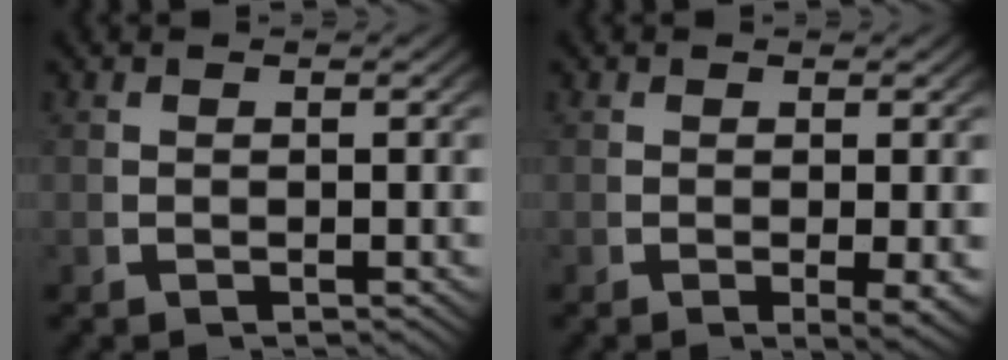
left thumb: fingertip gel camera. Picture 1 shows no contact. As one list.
[{"total": 2.4, "force": [-0.2, 0.7, 2.3], "torque": [-0.035, -0.009, 0.000]}]